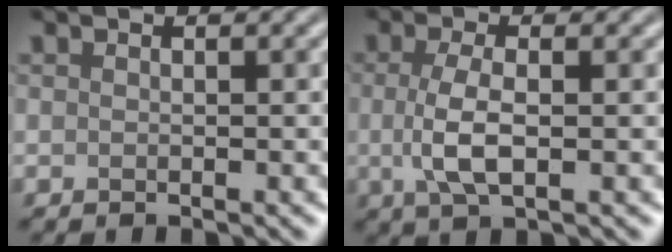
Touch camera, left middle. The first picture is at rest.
{"total": 3.7, "force": [-0.1, 1.4, 3.5], "torque": [-0.078, -0.001, -0.003]}